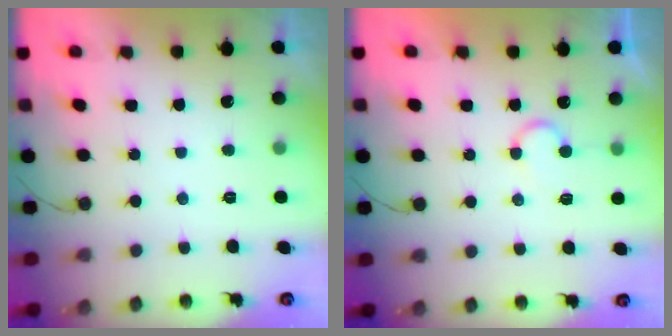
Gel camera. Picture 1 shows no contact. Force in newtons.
{"total": 5.8, "press": 5.7, "slide": 0.6}